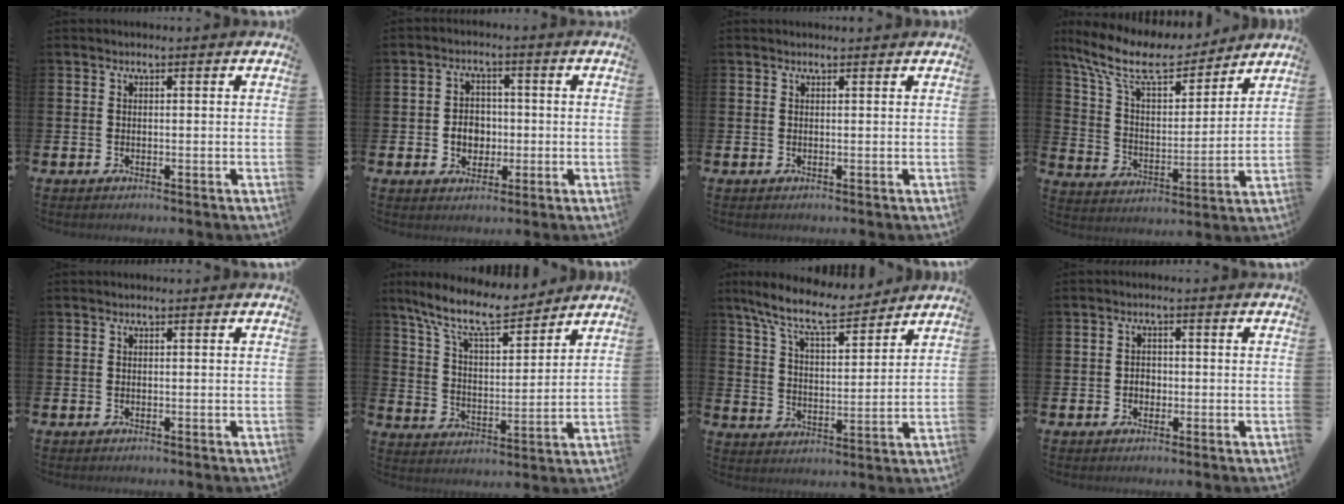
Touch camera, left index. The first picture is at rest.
{"total": 3.8, "force": [-0.6, 3.3, 1.8], "torque": [-0.023, 0.001, -0.021]}
{"total": 0.5, "force": [0.5, 0.0, 0.2], "torque": [0.011, -0.006, 0.006]}
{"total": 11.3, "force": [9.5, 3.4, 5.1], "torque": [-0.136, -0.054, 0.164]}
{"total": 0.0}
{"total": 10.5, "force": [9.2, 2.4, 4.5], "torque": [-0.113, -0.049, 0.163]}
{"total": 9.8, "force": [8.7, 1.9, 4.1], "torque": [-0.101, -0.048, 0.155]}
{"total": 1.7, "force": [-0.4, 1.4, 0.8], "torque": [-0.003, 0.001, -0.013]}